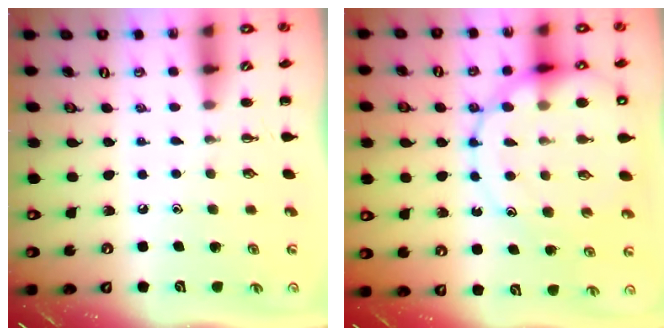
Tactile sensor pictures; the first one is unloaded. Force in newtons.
{"total": 18.5, "press": 18.1, "slide": 3.5}